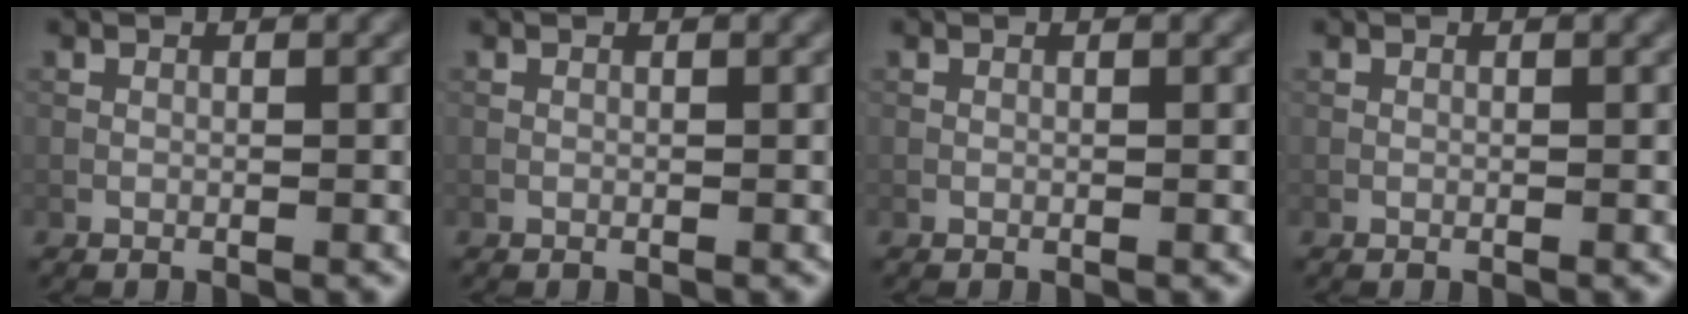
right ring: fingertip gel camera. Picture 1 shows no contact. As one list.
[{"total": 0.0}, {"total": 0.0}, {"total": 0.0}]